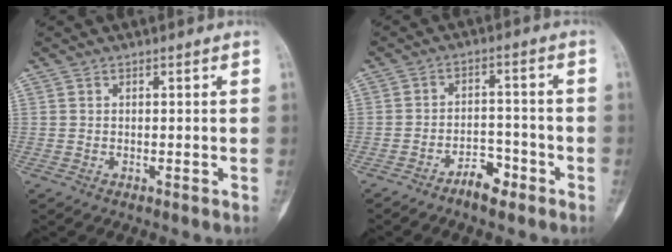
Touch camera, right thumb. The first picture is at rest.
{"total": 4.8, "force": [-3.6, 1.9, 2.6], "torque": [-0.029, 0.031, -0.062]}